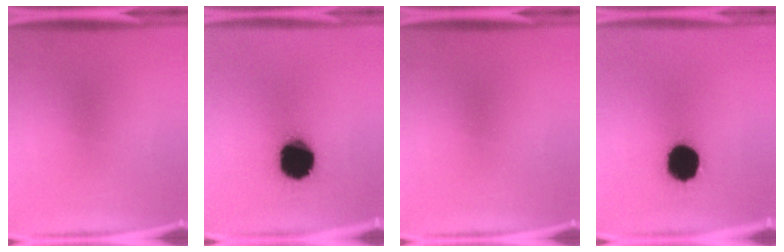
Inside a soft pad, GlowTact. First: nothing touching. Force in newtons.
{"total": 20.0}
{"total": 0.0}
{"total": 15.0}